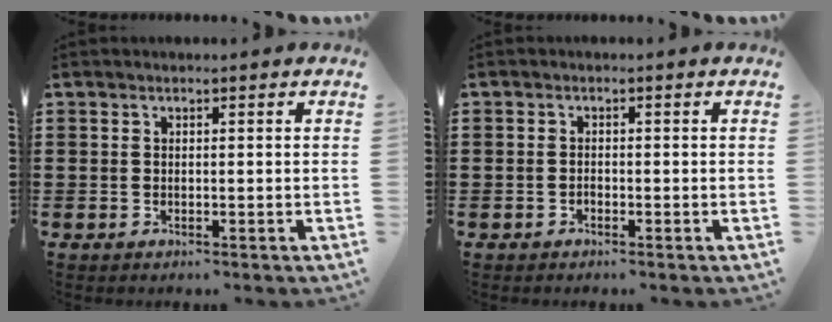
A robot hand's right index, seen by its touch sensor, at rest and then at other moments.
{"total": 0.5, "force": [-0.5, 0.3, 0.0], "torque": [0.001, 0.000, -0.008]}